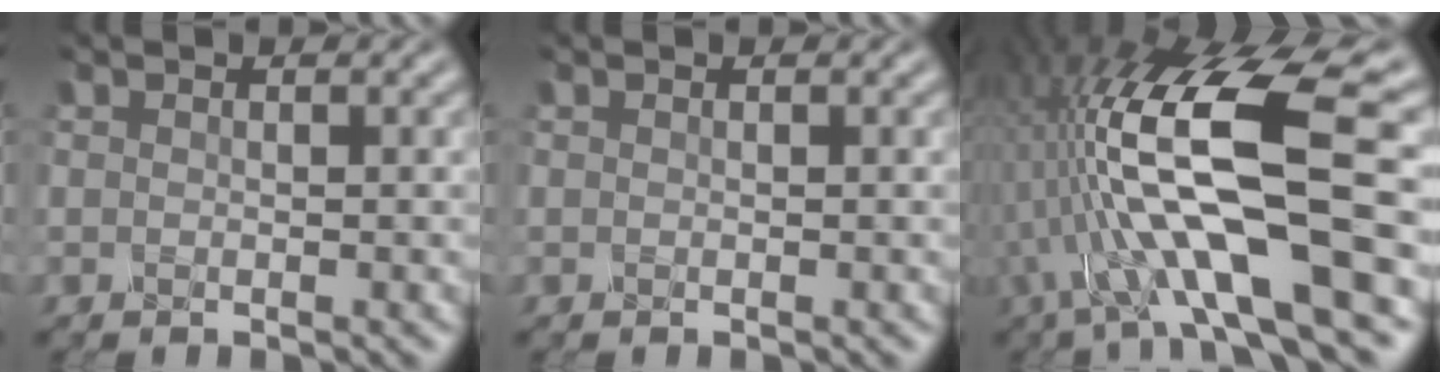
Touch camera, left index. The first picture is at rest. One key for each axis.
{"total": 0.0}
{"total": 13.6, "fx": -3.3, "fy": 3.5, "fz": 12.8, "tx": -0.232, "ty": 0.020, "tz": -0.065}